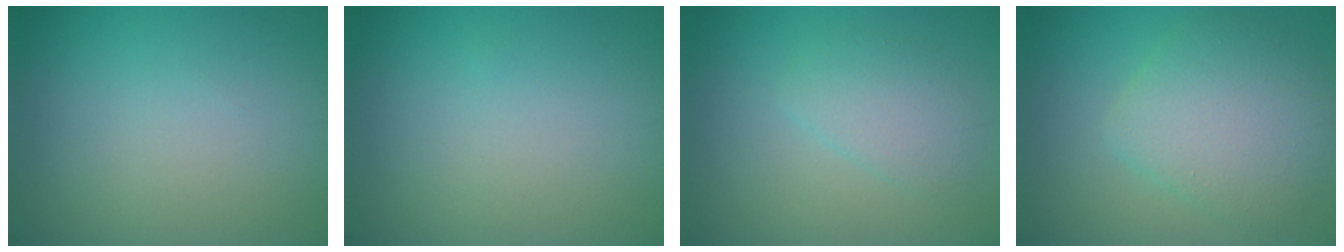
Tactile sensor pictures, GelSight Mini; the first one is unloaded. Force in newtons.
{"total": 0.0}
{"total": 2.4, "press": 2.4, "slide": 0.2}
{"total": 5.4, "press": 5.4, "slide": 0.3}